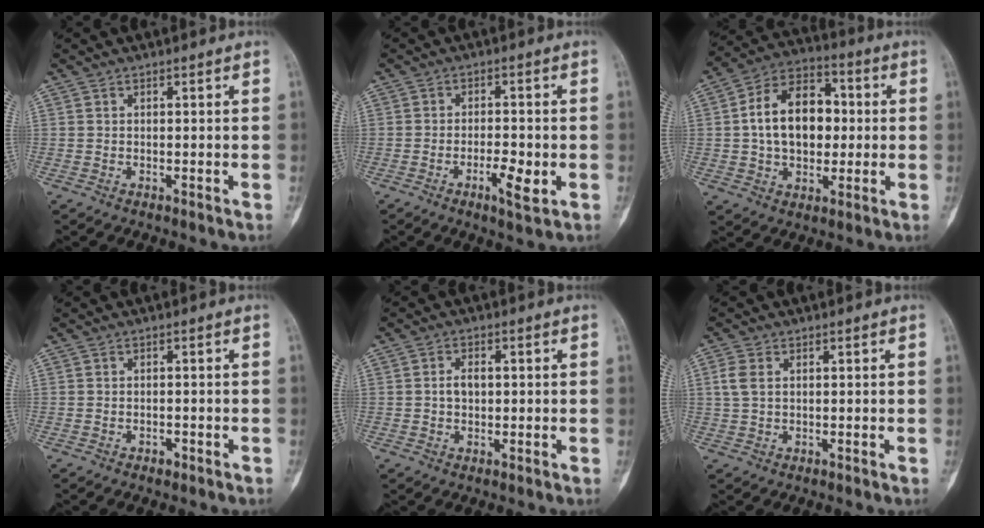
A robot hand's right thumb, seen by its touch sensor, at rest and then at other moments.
{"total": 5.3, "force": [-1.9, 1.6, 4.7], "torque": [-0.078, 0.000, -0.029]}
{"total": 15.5, "force": [0.8, 10.4, 11.4], "torque": [-0.160, 0.025, 0.007]}
{"total": 1.1, "force": [-0.7, 0.7, 0.6], "torque": [-0.008, 0.002, -0.009]}
{"total": 3.0, "force": [0.1, 2.0, 2.2], "torque": [-0.034, 0.004, 0.001]}
{"total": 3.2, "force": [0.6, 1.9, 2.4], "torque": [-0.067, 0.007, 0.012]}